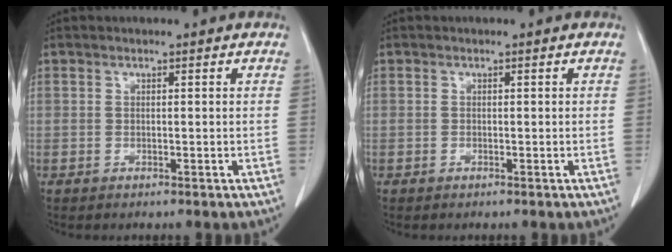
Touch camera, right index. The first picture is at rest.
{"total": 0.0}